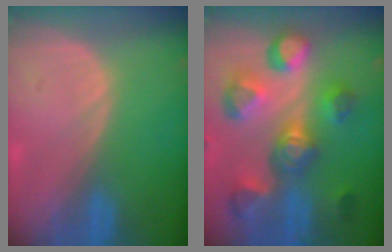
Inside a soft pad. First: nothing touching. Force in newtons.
{"total": 11.1, "press": 10.0, "slide": 4.8}